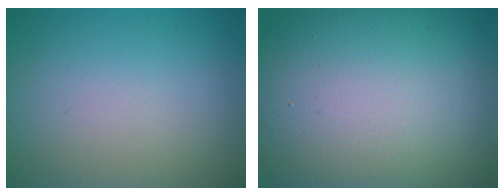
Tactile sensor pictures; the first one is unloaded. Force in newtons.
{"total": 18.0, "press": 17.9, "slide": 1.3}